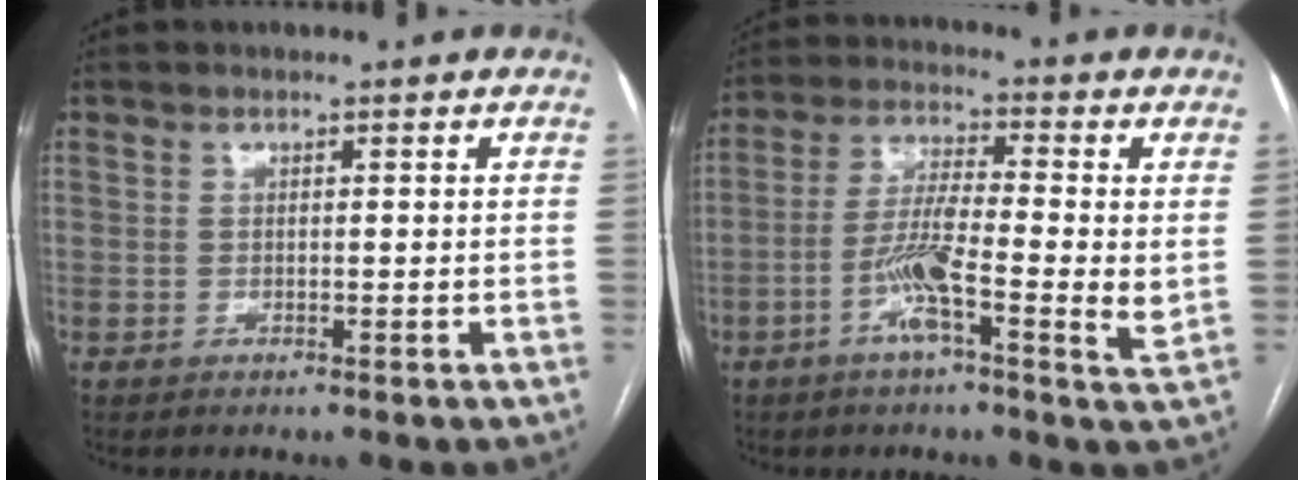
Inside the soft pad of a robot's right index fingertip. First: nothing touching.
{"total": 10.1, "force": [-2.0, 1.0, 9.8], "torque": [-0.179, -0.002, -0.048]}